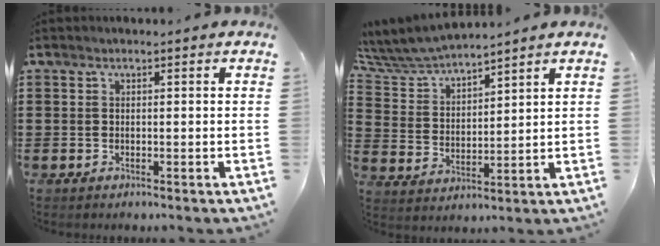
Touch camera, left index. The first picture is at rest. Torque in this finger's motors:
{"motor_torque": [1.14, -1.00, 1.05, 0.21]}